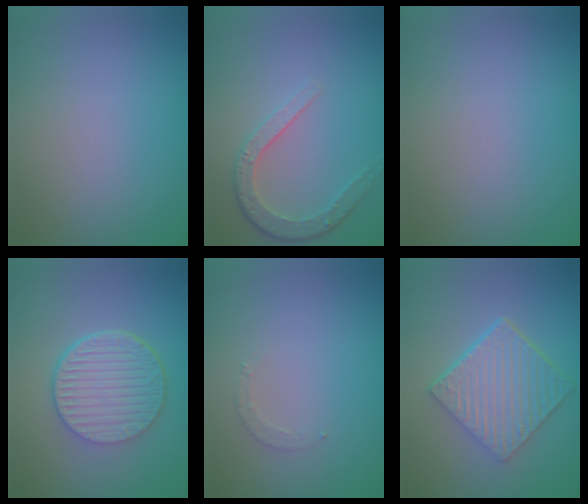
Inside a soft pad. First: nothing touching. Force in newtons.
{"total": 3.5, "press": 2.9, "slide": 2.0}
{"total": 0.0}
{"total": 6.3, "press": 4.7, "slide": 4.3}
{"total": 0.9, "press": 0.9, "slide": 0.2}
{"total": 6.6, "press": 4.6, "slide": 4.7}